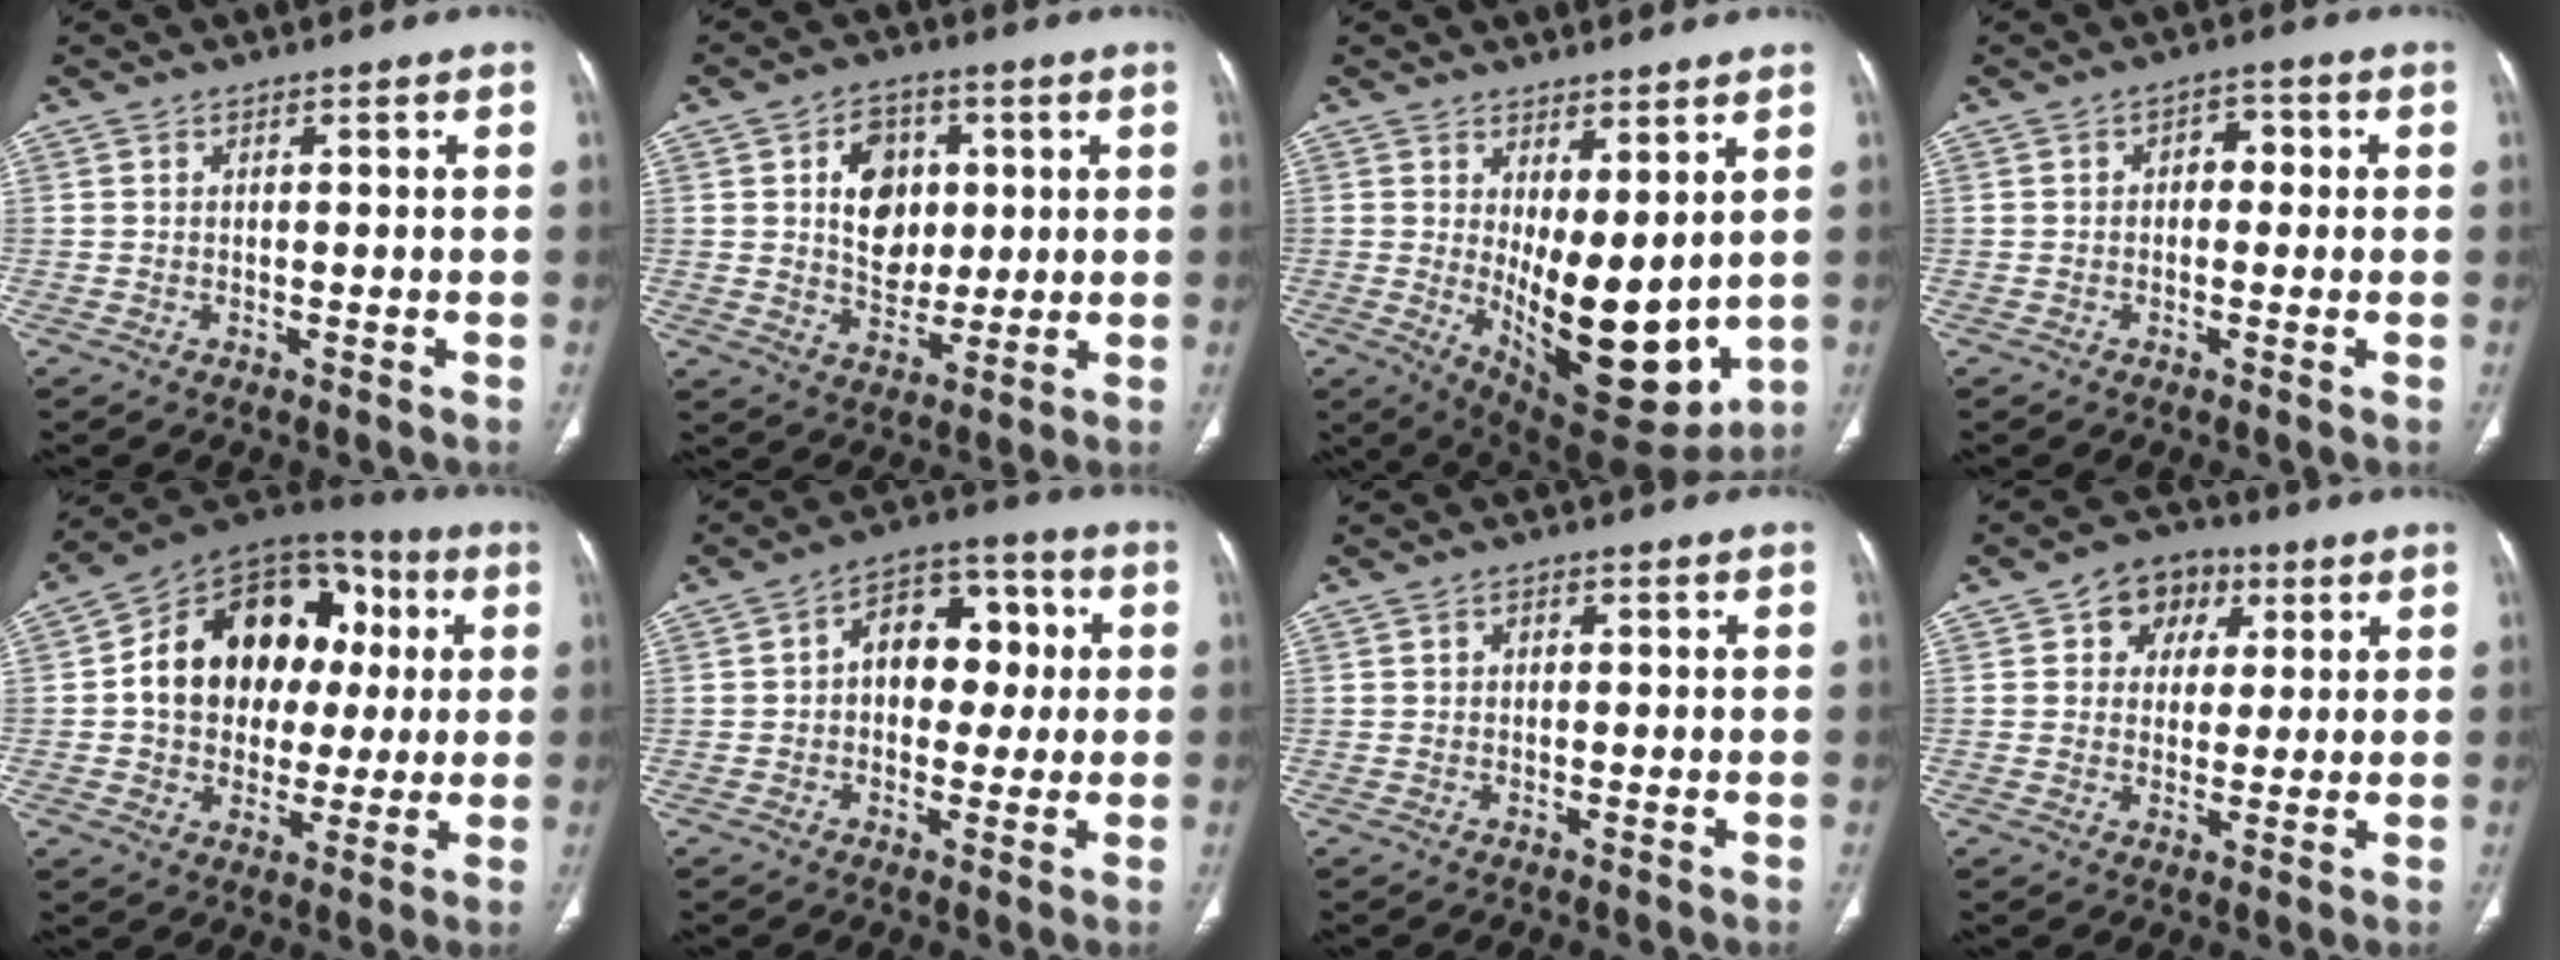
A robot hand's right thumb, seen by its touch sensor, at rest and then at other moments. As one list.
[{"total": 12.6, "force": [1.9, 8.8, 8.8], "torque": [-0.115, -0.001, 0.031]}, {"total": 15.8, "force": [0.8, 6.9, 14.2], "torque": [-0.195, -0.044, 0.039]}, {"total": 3.4, "force": [0.2, 2.3, 2.4], "torque": [-0.016, 0.013, -0.005]}, {"total": 22.1, "force": [2.8, 16.6, 14.3], "torque": [-0.181, 0.037, 0.046]}, {"total": 11.9, "force": [1.4, 8.1, 8.6], "torque": [-0.085, 0.027, 0.013]}, {"total": 1.3, "force": [0.3, 1.0, 0.8], "torque": [-0.008, 0.004, 0.002]}, {"total": 8.4, "force": [3.2, 6.8, 3.8], "torque": [-0.014, -0.002, 0.044]}]